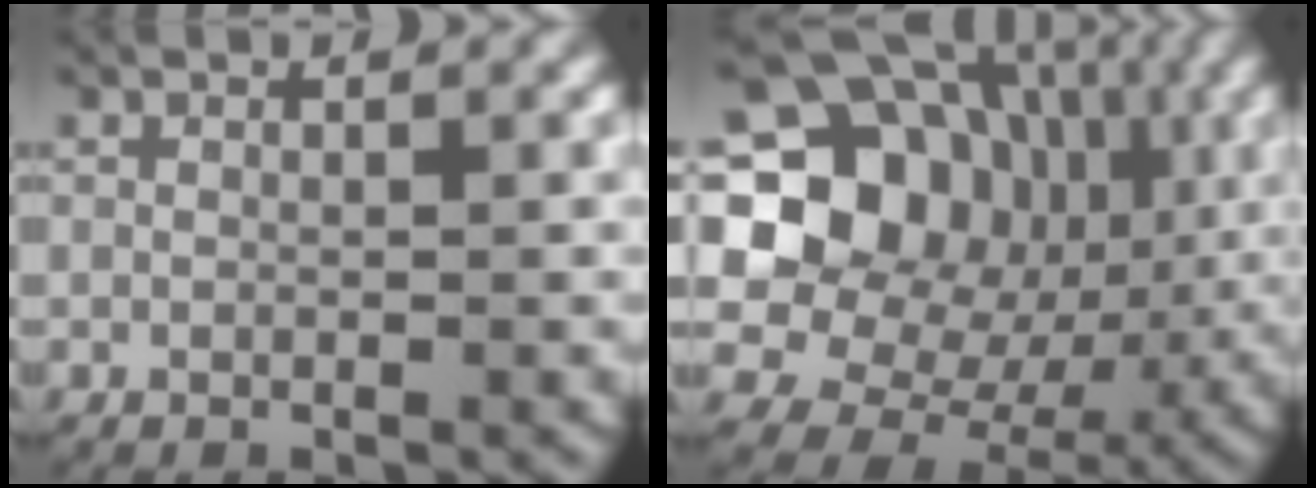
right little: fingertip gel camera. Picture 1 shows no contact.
{"total": 17.3, "force": [1.4, 14.5, 9.4], "torque": [-0.209, -0.028, 0.023]}